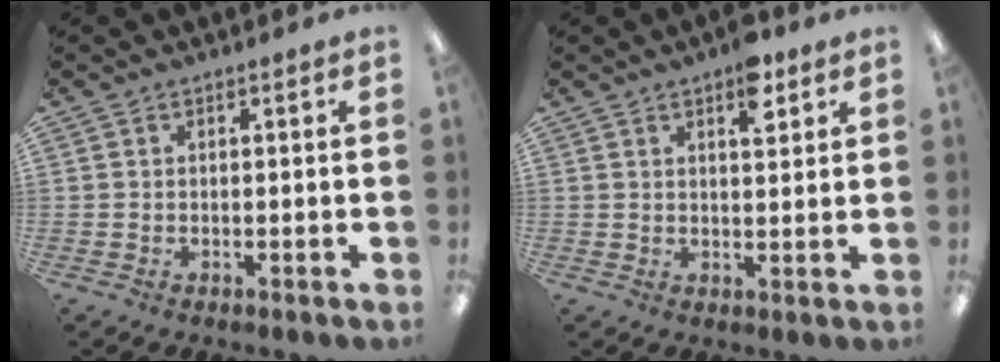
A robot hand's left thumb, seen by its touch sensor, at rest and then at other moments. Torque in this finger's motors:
{"motor_torque": [0.52, 0.41, 0.40, -0.33, 0.05]}